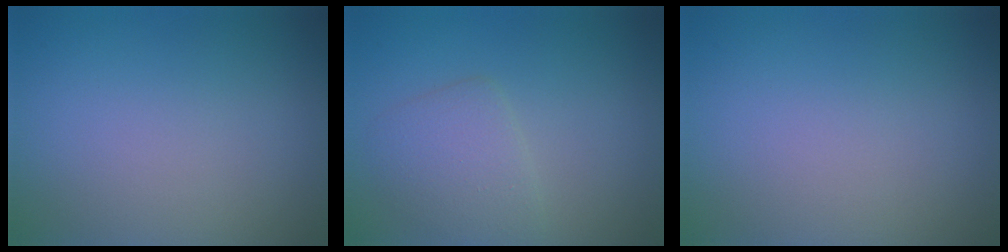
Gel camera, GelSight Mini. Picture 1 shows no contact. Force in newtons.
{"total": 2.9, "press": 2.9, "slide": 0.2}
{"total": 0.0}